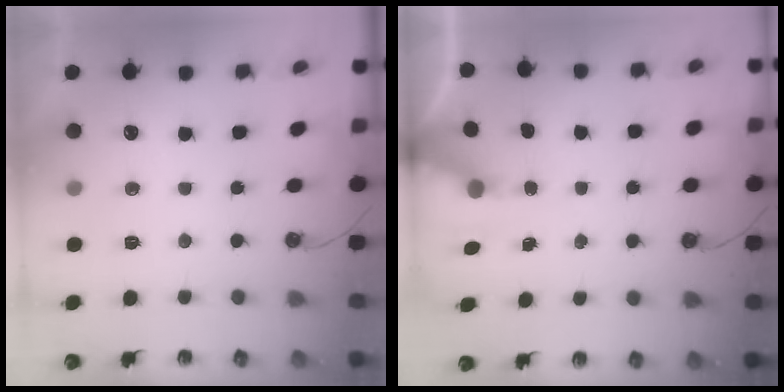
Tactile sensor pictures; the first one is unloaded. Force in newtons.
{"total": 6.9, "press": 6.9, "slide": 0.2}